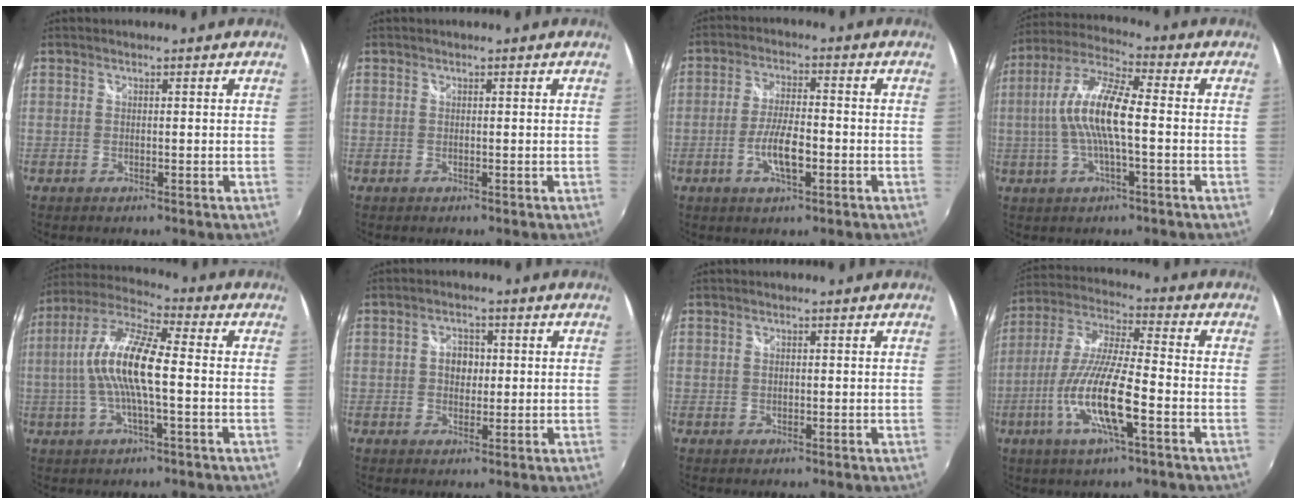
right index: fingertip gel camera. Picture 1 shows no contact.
{"total": 0.0}
{"total": 6.9, "force": [-2.5, 1.8, 6.2], "torque": [-0.123, -0.001, -0.046]}
{"total": 12.0, "force": [-1.0, 2.6, 11.7], "torque": [-0.235, 0.011, -0.022]}
{"total": 13.1, "force": [-0.9, 2.8, 12.8], "torque": [-0.251, 0.011, -0.023]}
{"total": 3.7, "force": [0.2, 3.0, 2.2], "torque": [-0.032, 0.008, 0.003]}
{"total": 0.8, "force": [0.0, 0.7, 0.5], "torque": [-0.007, 0.001, -0.001]}
{"total": 14.7, "force": [-5.6, 2.2, 13.5], "torque": [-0.274, -0.012, -0.109]}